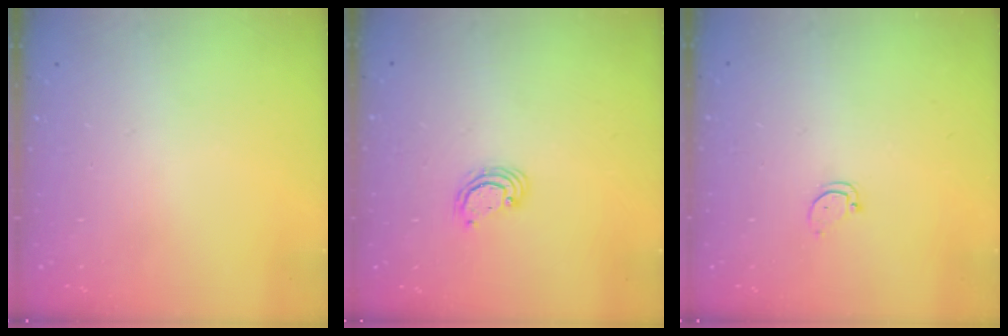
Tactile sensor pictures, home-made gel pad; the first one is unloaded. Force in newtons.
{"total": 3.5, "press": 3.5, "slide": 0.3}
{"total": 2.9, "press": 2.9, "slide": 0.2}